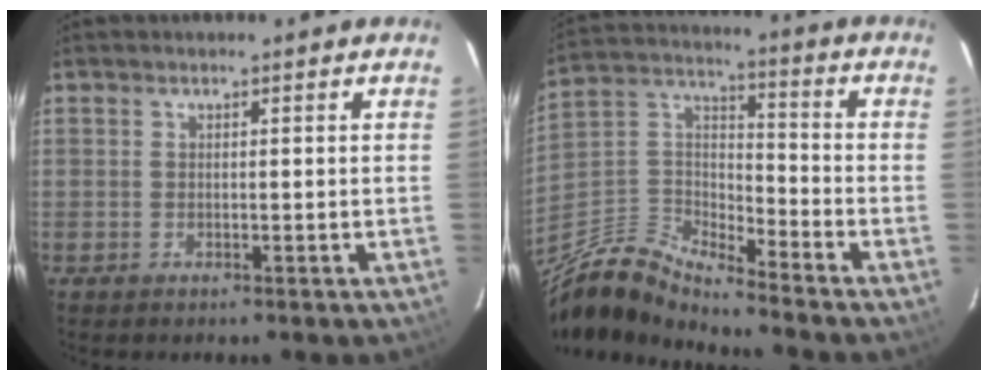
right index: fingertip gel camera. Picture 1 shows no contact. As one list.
[{"total": 12.5, "force": [-11.0, 1.8, 5.6], "torque": [-0.141, 0.004, -0.230]}]